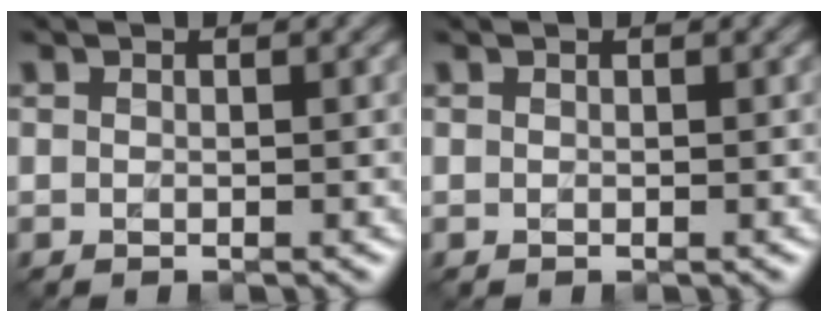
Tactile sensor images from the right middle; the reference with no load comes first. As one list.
[{"total": 0.0}]